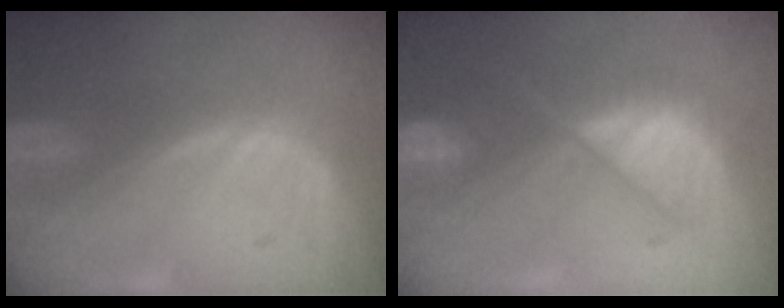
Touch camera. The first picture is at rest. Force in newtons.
{"total": 7.8, "press": 7.6, "slide": 2.0}